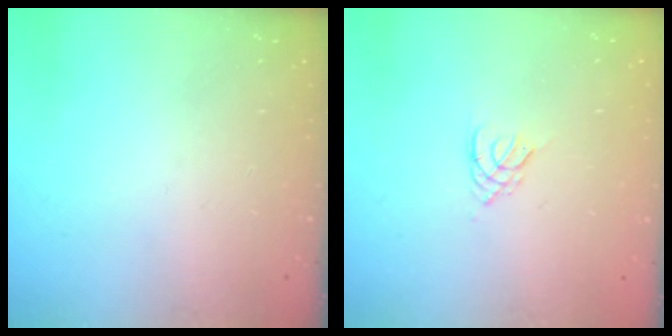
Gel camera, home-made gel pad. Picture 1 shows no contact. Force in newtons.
{"total": 2.6, "press": 2.5, "slide": 0.5}